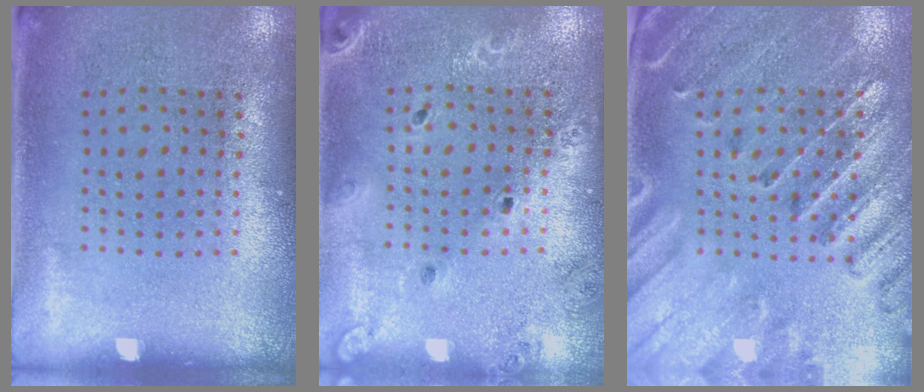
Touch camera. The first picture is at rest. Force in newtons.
{"total": 1.7, "press": 1.7, "slide": 0.4}
{"total": 2.7, "press": 2.6, "slide": 0.8}